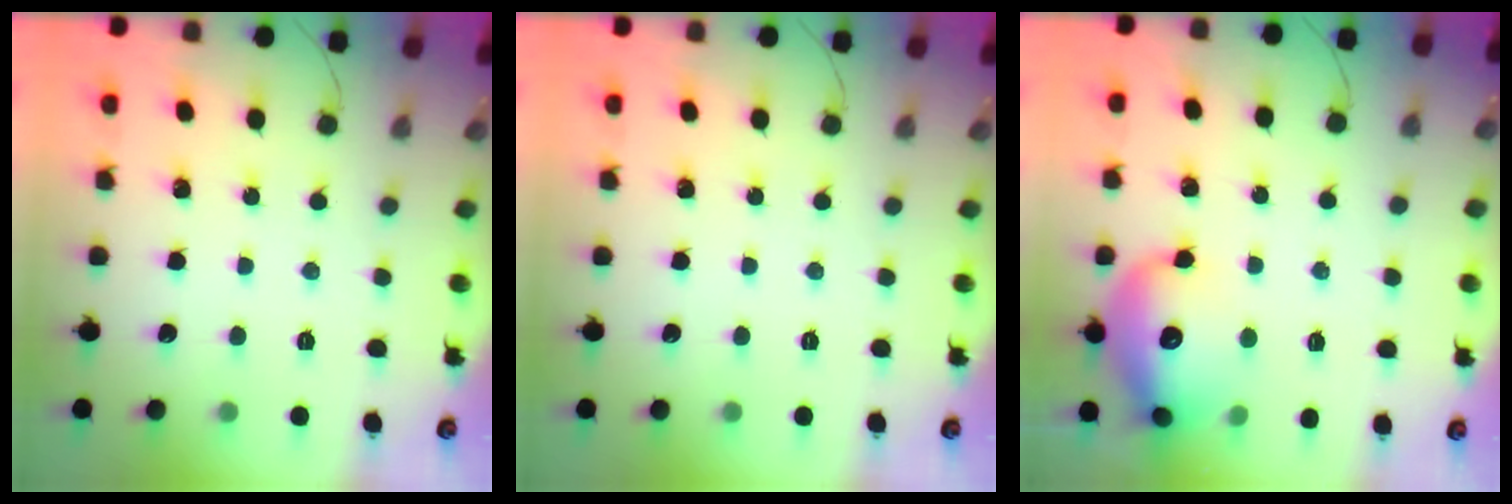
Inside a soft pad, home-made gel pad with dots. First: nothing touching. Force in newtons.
{"total": 0.0}
{"total": 17.7, "press": 17.6, "slide": 2.0}